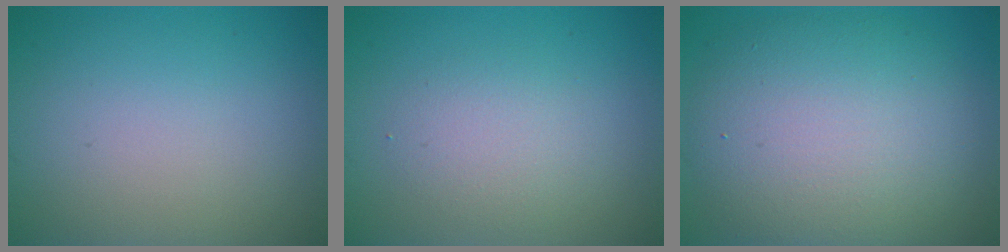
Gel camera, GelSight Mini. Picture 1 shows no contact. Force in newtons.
{"total": 2.4, "press": 2.4, "slide": 0.2}
{"total": 9.7, "press": 9.7, "slide": 0.6}